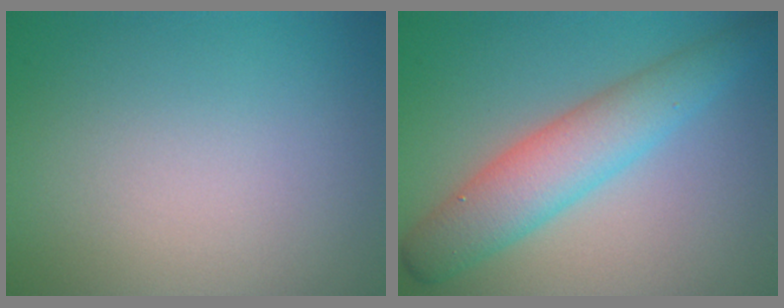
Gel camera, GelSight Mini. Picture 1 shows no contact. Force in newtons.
{"total": 5.1, "press": 5.1, "slide": 0.3}